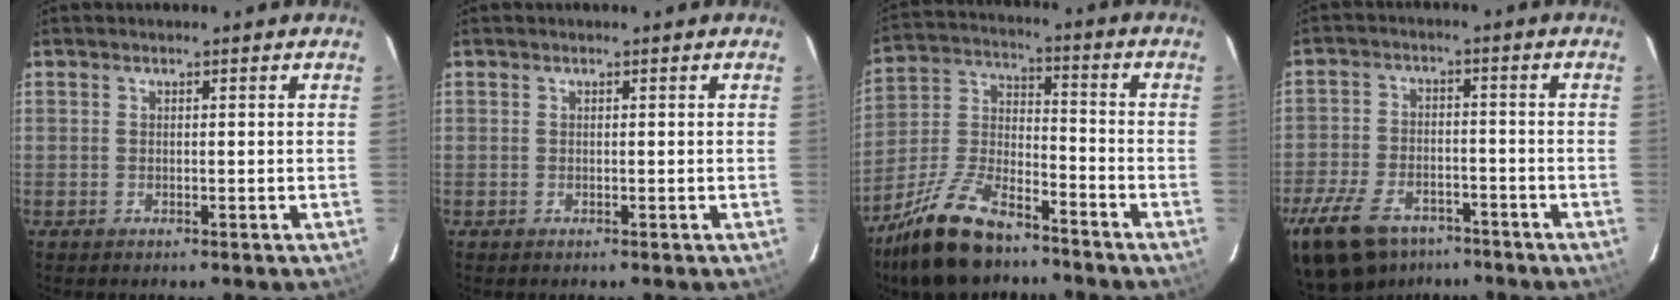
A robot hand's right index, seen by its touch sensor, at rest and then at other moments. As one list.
[{"total": 0.0}, {"total": 16.8, "force": [-12.3, 6.7, 9.3], "torque": [-0.207, 0.003, -0.229]}, {"total": 16.3, "force": [-11.3, 8.5, 8.0], "torque": [-0.199, -0.017, -0.187]}]